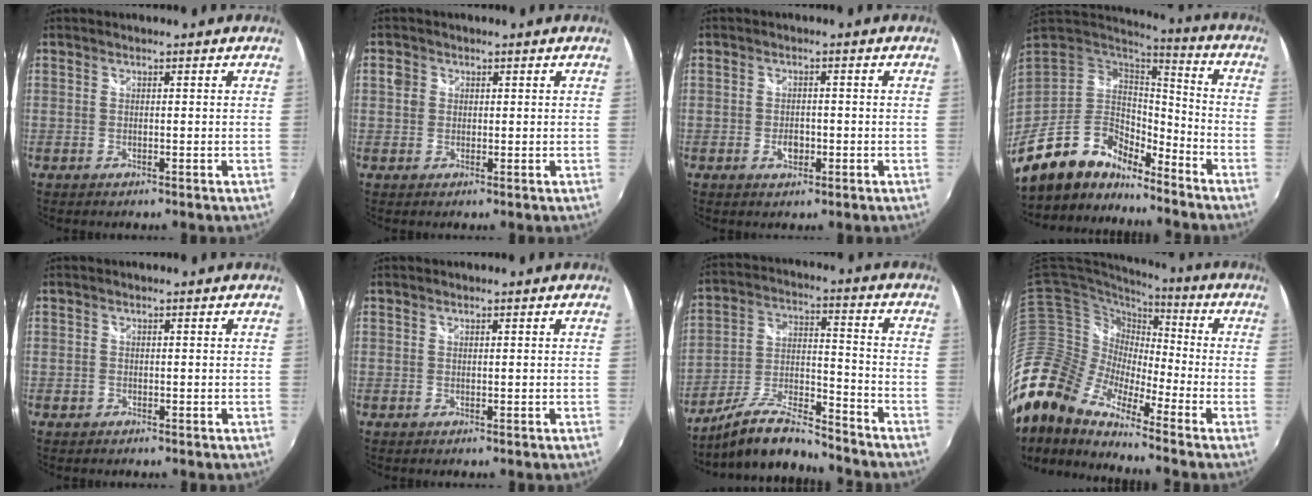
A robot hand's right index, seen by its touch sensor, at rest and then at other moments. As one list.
[{"total": 2.2, "force": [0.3, 2.1, 0.6], "torque": [-0.011, 0.006, 0.000]}, {"total": 2.8, "force": [-1.0, 1.9, 1.8], "torque": [-0.032, -0.002, -0.016]}, {"total": 16.2, "force": [-13.3, 6.8, 6.4], "torque": [-0.145, -0.005, -0.237]}, {"total": 0.9, "force": [-0.5, 0.7, 0.2], "torque": [-0.006, -0.001, -0.009]}, {"total": 0.0}, {"total": 13.0, "force": [-11.6, 2.2, 5.4], "torque": [-0.120, -0.001, -0.214]}, {"total": 18.3, "force": [-12.7, 7.7, 10.8], "torque": [-0.197, -0.019, -0.263]}]